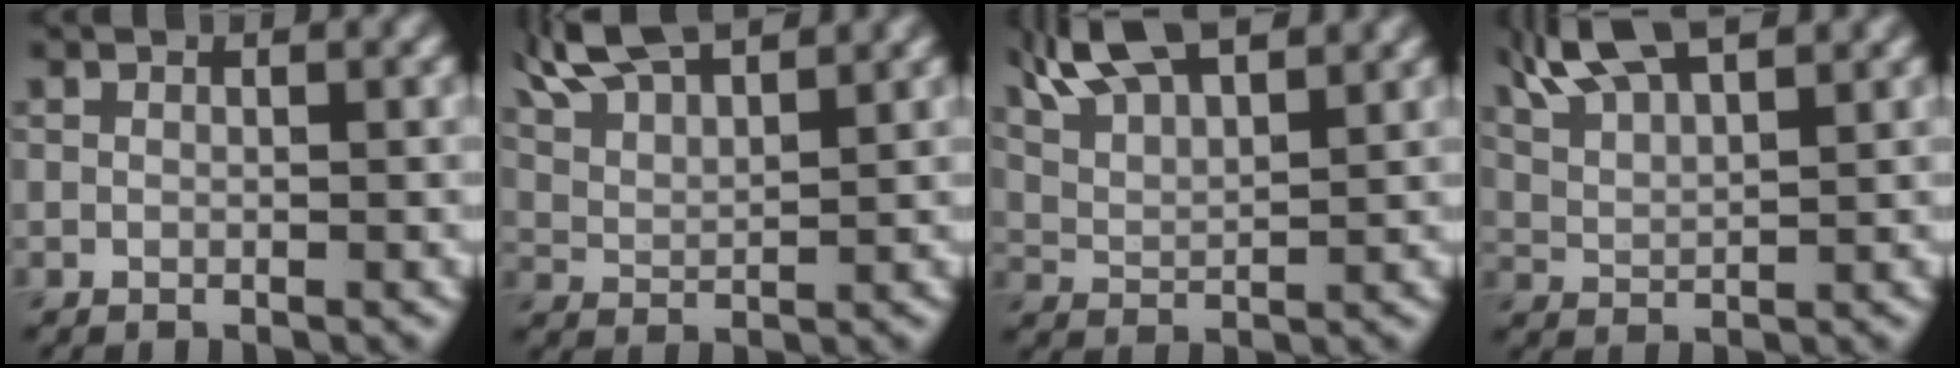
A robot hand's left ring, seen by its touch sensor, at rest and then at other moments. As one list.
[{"total": 8.9, "force": [6.9, 2.9, 4.8], "torque": [-0.097, 0.030, 0.091]}, {"total": 9.1, "force": [6.8, 3.1, 5.3], "torque": [-0.101, 0.032, 0.087]}, {"total": 7.8, "force": [5.8, 2.5, 4.6], "torque": [-0.083, 0.032, 0.073]}]